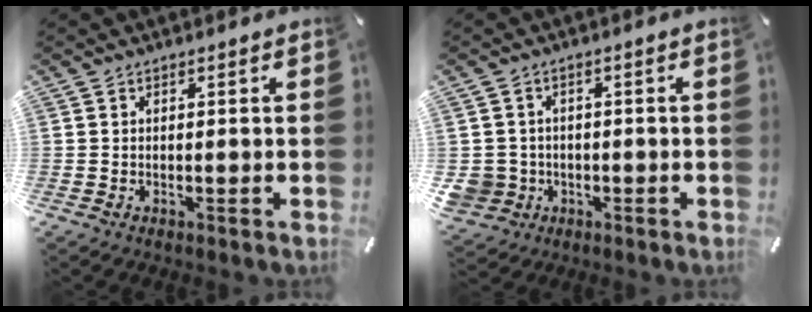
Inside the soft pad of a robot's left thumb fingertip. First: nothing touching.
{"total": 5.2, "force": [-1.3, 5.0, 0.8], "torque": [-0.032, 0.004, -0.026]}